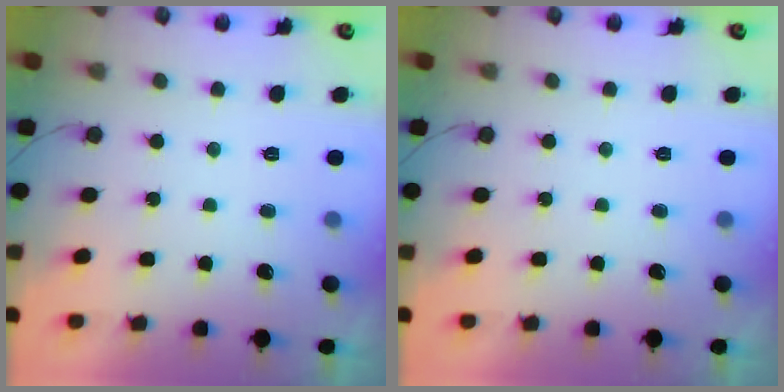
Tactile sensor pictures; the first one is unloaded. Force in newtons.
{"total": 0.0}